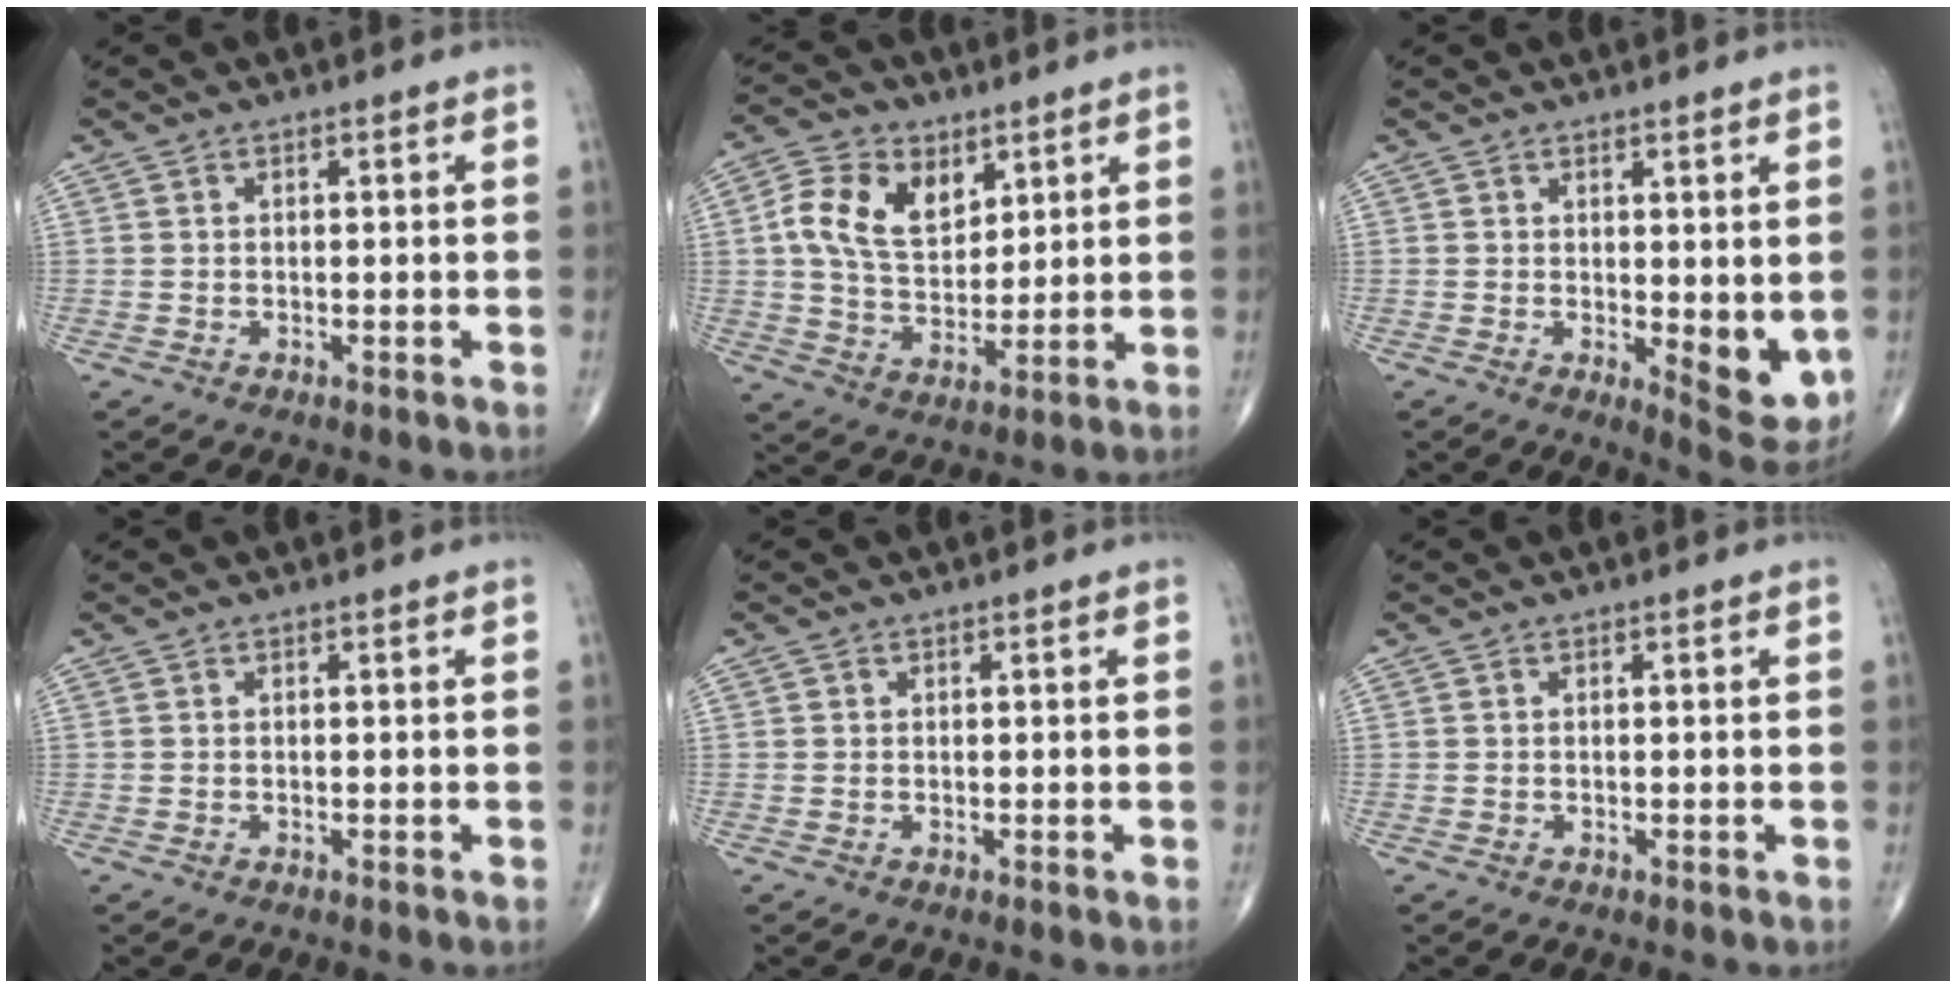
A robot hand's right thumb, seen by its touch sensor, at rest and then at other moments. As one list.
[{"total": 12.5, "force": [4.3, 8.2, 8.3], "torque": [-0.132, -0.012, 0.083]}, {"total": 7.2, "force": [0.1, 2.9, 6.6], "torque": [-0.070, -0.020, 0.010]}, {"total": 0.0}, {"total": 0.0}, {"total": 0.0}]